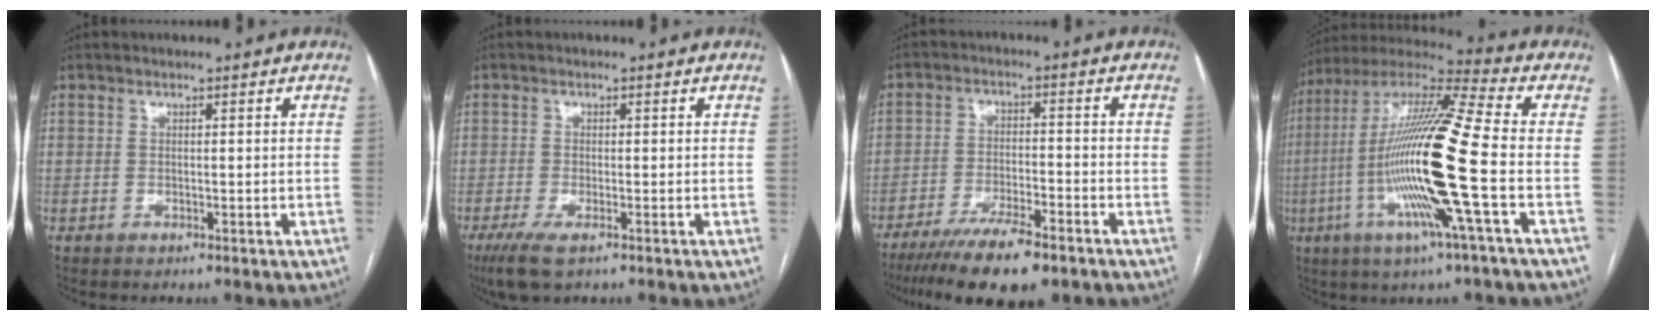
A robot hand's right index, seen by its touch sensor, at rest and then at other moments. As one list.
[{"total": 4.2, "force": [-2.4, 1.0, 3.3], "torque": [-0.070, -0.010, -0.041]}, {"total": 11.7, "force": [-8.6, 2.6, 7.5], "torque": [-0.121, -0.022, -0.143]}, {"total": 20.4, "force": [-4.3, -0.3, 20.0], "torque": [-0.406, -0.015, -0.098]}]